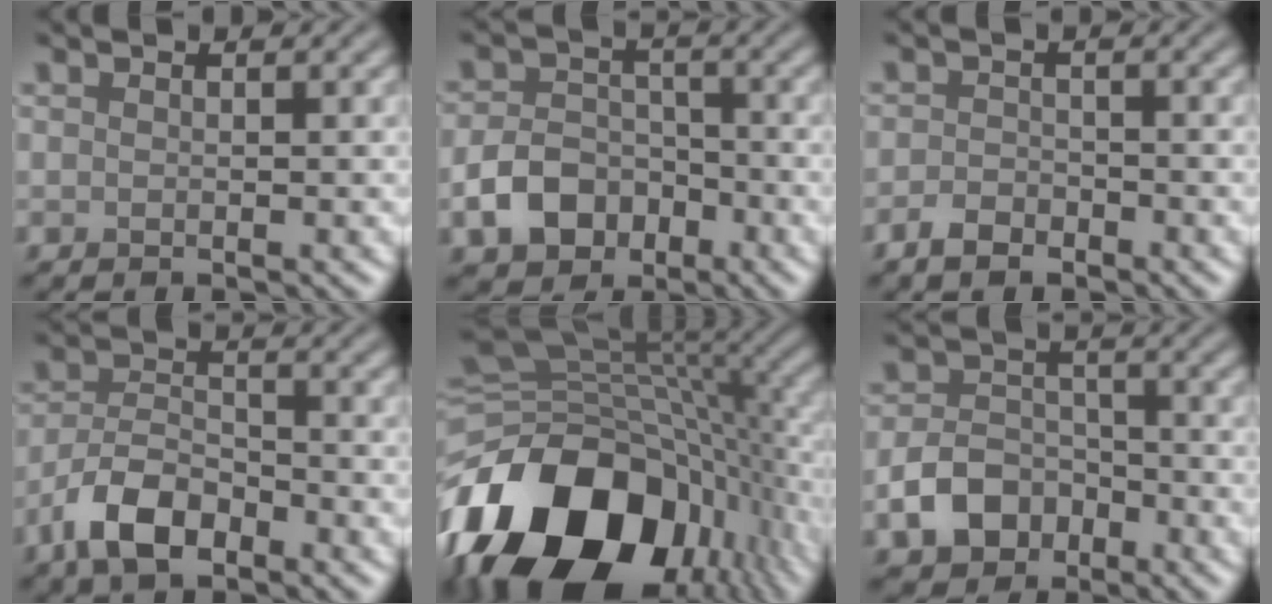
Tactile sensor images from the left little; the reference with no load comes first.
{"total": 4.9, "force": [-2.3, 3.6, 2.4], "torque": [-0.043, -0.004, -0.045]}
{"total": 2.0, "force": [-1.4, 1.1, 0.9], "torque": [-0.013, 0.001, -0.031]}
{"total": 5.5, "force": [-3.4, 2.7, 3.4], "torque": [-0.062, -0.001, -0.074]}
{"total": 18.1, "force": [-7.3, 11.3, 12.2], "torque": [-0.239, -0.020, -0.127]}
{"total": 4.7, "force": [-2.3, 3.4, 2.3], "torque": [-0.041, -0.003, -0.045]}